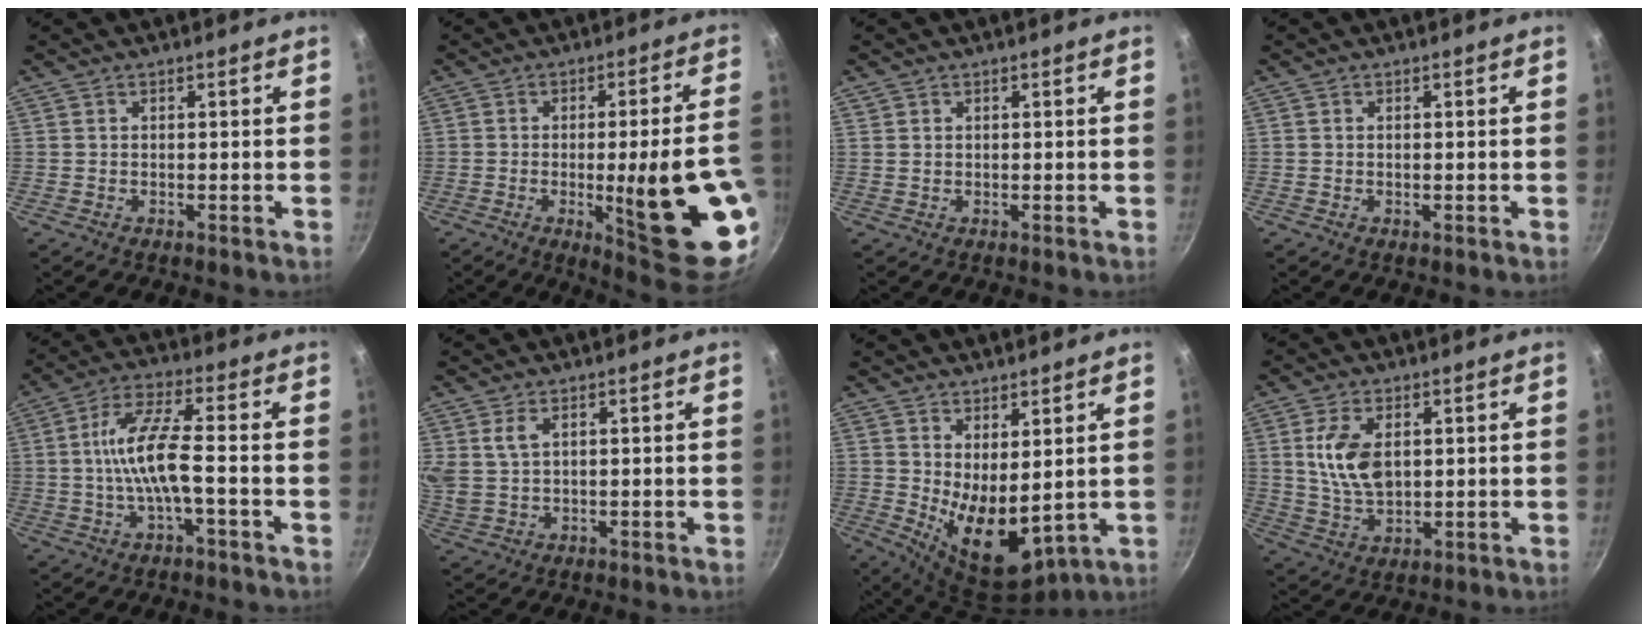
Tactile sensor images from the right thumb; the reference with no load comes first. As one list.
[{"total": 21.0, "force": [-4.4, 3.9, 20.1], "torque": [-0.250, 0.004, -0.046]}, {"total": 0.6, "force": [0.3, 0.5, 0.1], "torque": [0.004, 0.002, 0.004]}, {"total": 0.0}, {"total": 9.7, "force": [-1.7, 2.2, 9.3], "torque": [-0.185, 0.026, -0.040]}, {"total": 4.6, "force": [1.9, 2.7, 3.3], "torque": [-0.061, -0.006, 0.044]}, {"total": 10.8, "force": [2.2, 5.4, 9.1], "torque": [-0.124, -0.048, 0.055]}, {"total": 9.5, "force": [2.0, 5.5, 7.5], "torque": [-0.137, -0.015, 0.043]}]